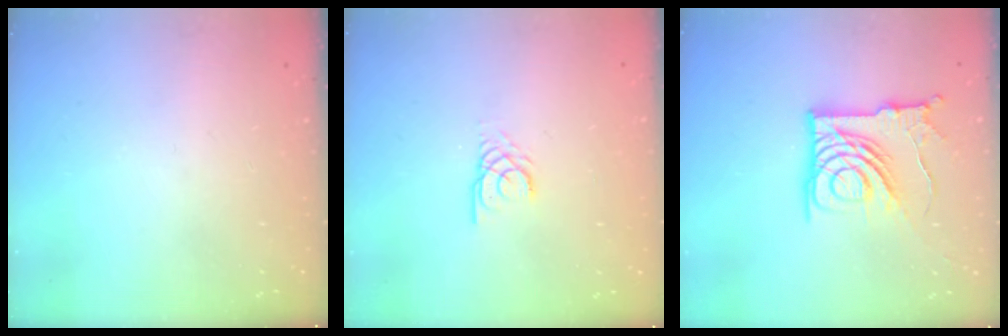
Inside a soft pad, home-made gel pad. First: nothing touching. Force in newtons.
{"total": 2.3, "press": 2.3, "slide": 0.2}
{"total": 16.6, "press": 16.5, "slide": 1.8}